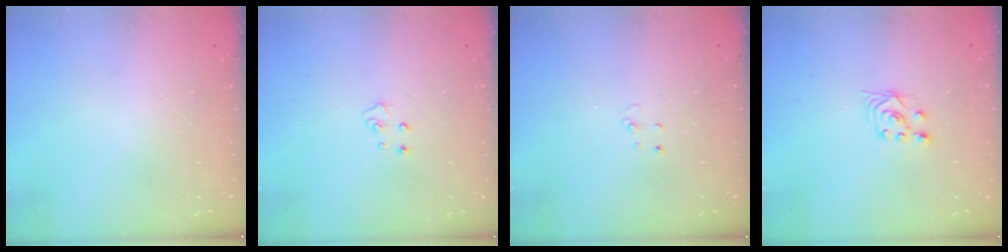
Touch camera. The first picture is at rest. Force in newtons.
{"total": 4.2, "press": 4.1, "slide": 0.4}
{"total": 2.6, "press": 2.6, "slide": 0.2}
{"total": 2.5, "press": 2.2, "slide": 1.2}